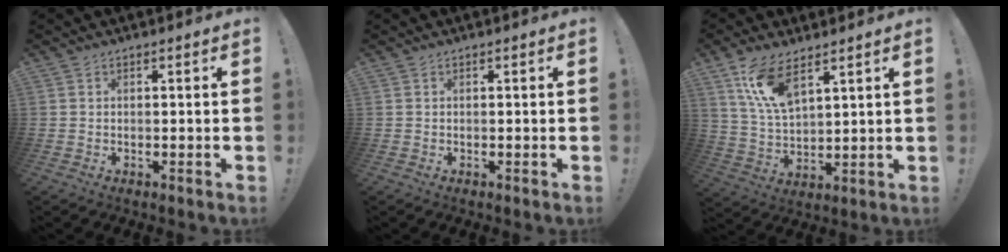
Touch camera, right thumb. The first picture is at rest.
{"total": 0.0}
{"total": 11.3, "force": [7.4, 4.5, 7.3], "torque": [-0.151, -0.032, 0.138]}